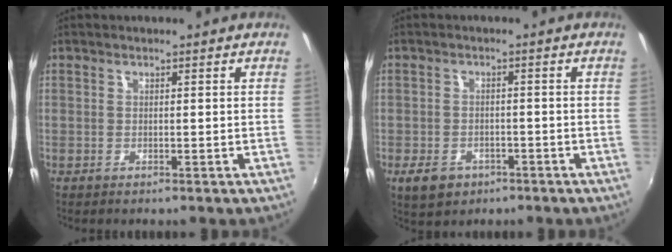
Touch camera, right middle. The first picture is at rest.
{"total": 5.7, "force": [-3.1, 3.9, 2.7], "torque": [-0.067, -0.006, -0.046]}